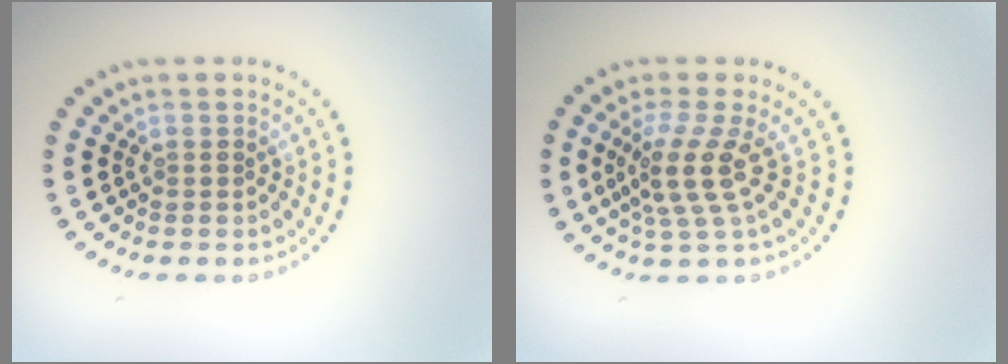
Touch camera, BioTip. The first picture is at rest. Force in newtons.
{"total": 3.6, "press": 2.6, "slide": 2.4}